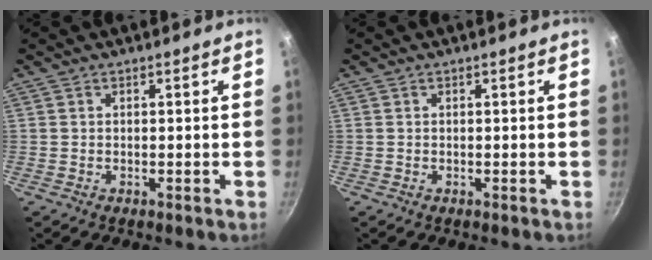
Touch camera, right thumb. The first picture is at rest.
{"total": 0.0}